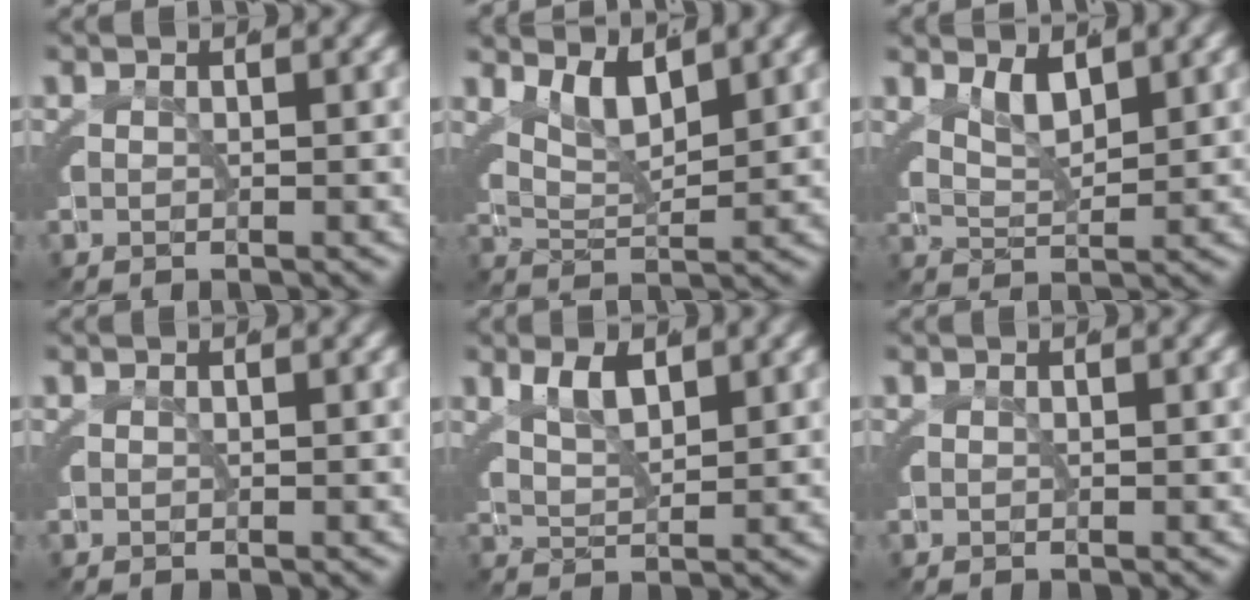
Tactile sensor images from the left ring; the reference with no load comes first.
{"total": 4.0, "force": [2.4, 1.7, 2.6], "torque": [-0.053, -0.001, 0.042]}
{"total": 2.7, "force": [1.8, 0.7, 1.9], "torque": [-0.036, -0.005, 0.034]}
{"total": 0.0}
{"total": 3.1, "force": [1.9, 0.8, 2.2], "torque": [-0.044, -0.002, 0.041]}
{"total": 0.0}